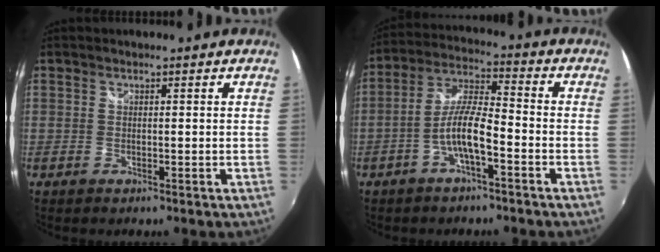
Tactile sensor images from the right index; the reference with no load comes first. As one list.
[{"total": 7.8, "force": [-3.4, 1.6, 6.8], "torque": [-0.147, 0.016, -0.065]}]